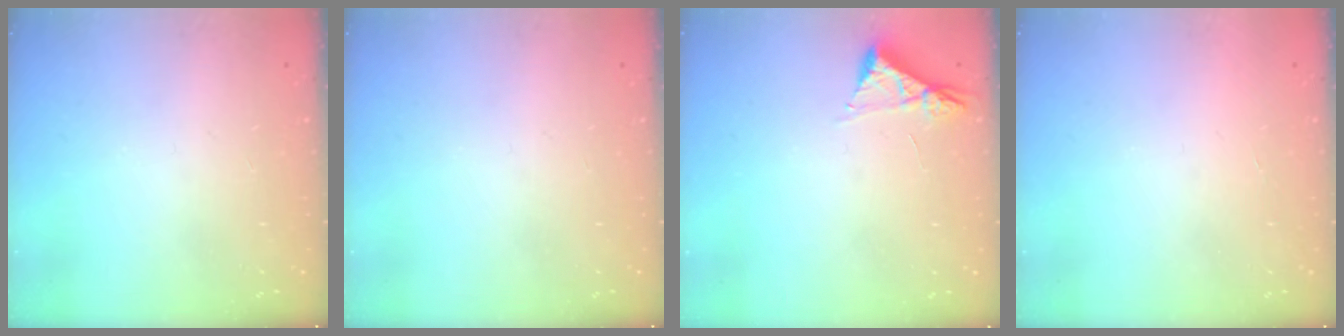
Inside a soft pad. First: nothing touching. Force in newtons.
{"total": 0.0}
{"total": 4.5, "press": 4.4, "slide": 0.5}
{"total": 1.6, "press": 1.5, "slide": 0.1}